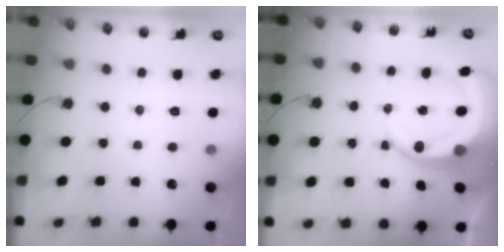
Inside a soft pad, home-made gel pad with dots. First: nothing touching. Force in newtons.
{"total": 9.2, "press": 9.1, "slide": 1.0}